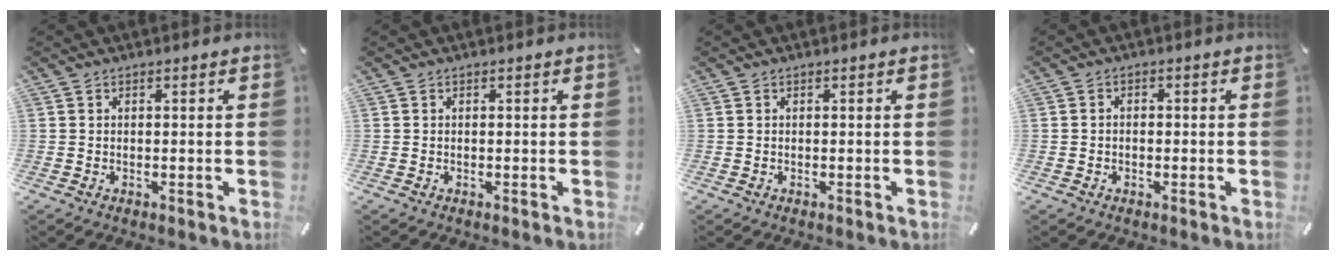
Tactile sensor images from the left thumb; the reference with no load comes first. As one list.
[{"total": 0.0}, {"total": 0.0}, {"total": 1.4, "force": [-0.7, 1.2, 0.6], "torque": [-0.012, 0.005, -0.016]}]